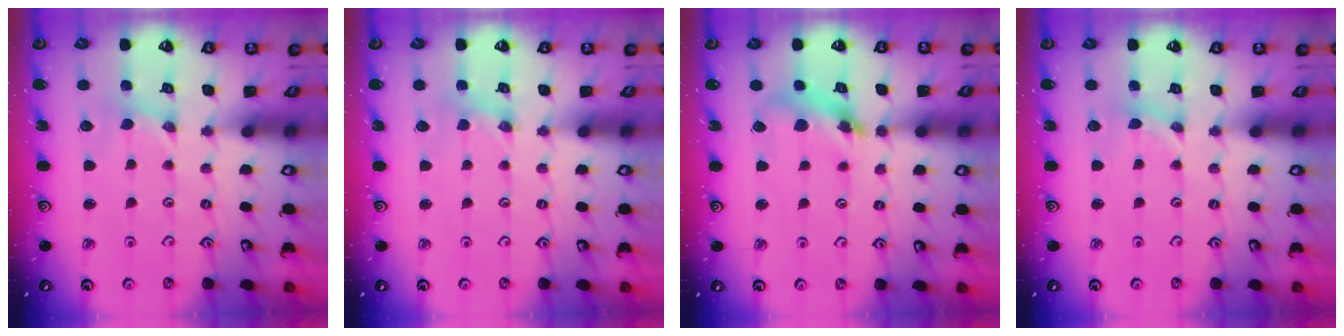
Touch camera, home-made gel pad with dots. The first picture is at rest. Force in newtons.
{"total": 0.7, "press": 0.7, "slide": 0.2}
{"total": 12.5, "press": 12.4, "slide": 1.7}
{"total": 1.1, "press": 1.1, "slide": 0.1}